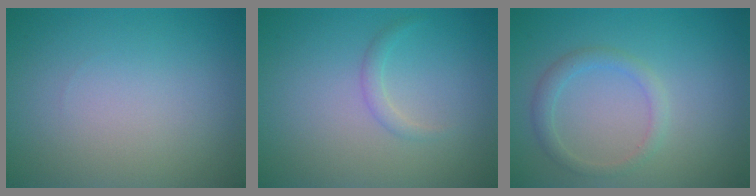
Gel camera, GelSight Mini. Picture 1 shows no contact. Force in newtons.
{"total": 1.0, "press": 1.0, "slide": 0.1}
{"total": 1.8, "press": 1.8, "slide": 0.2}